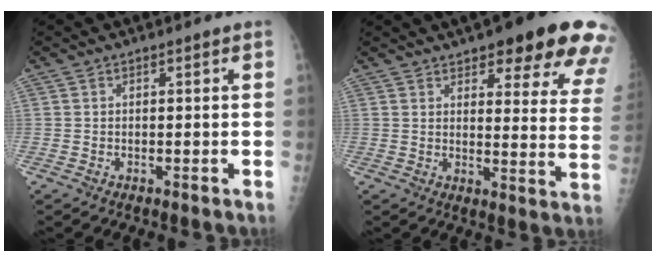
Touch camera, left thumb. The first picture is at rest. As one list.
[{"total": 20.5, "force": [13.2, 5.9, 14.6], "torque": [-0.142, -0.046, 0.149]}]